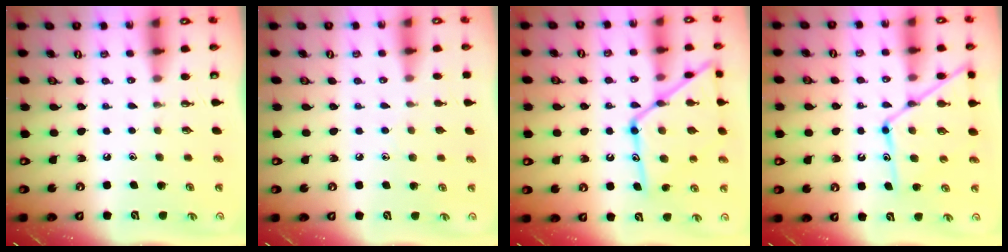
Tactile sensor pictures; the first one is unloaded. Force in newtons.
{"total": 5.2, "press": 5.2, "slide": 0.7}
{"total": 19.8, "press": 19.8, "slide": 1.7}
{"total": 13.7, "press": 13.7, "slide": 1.0}